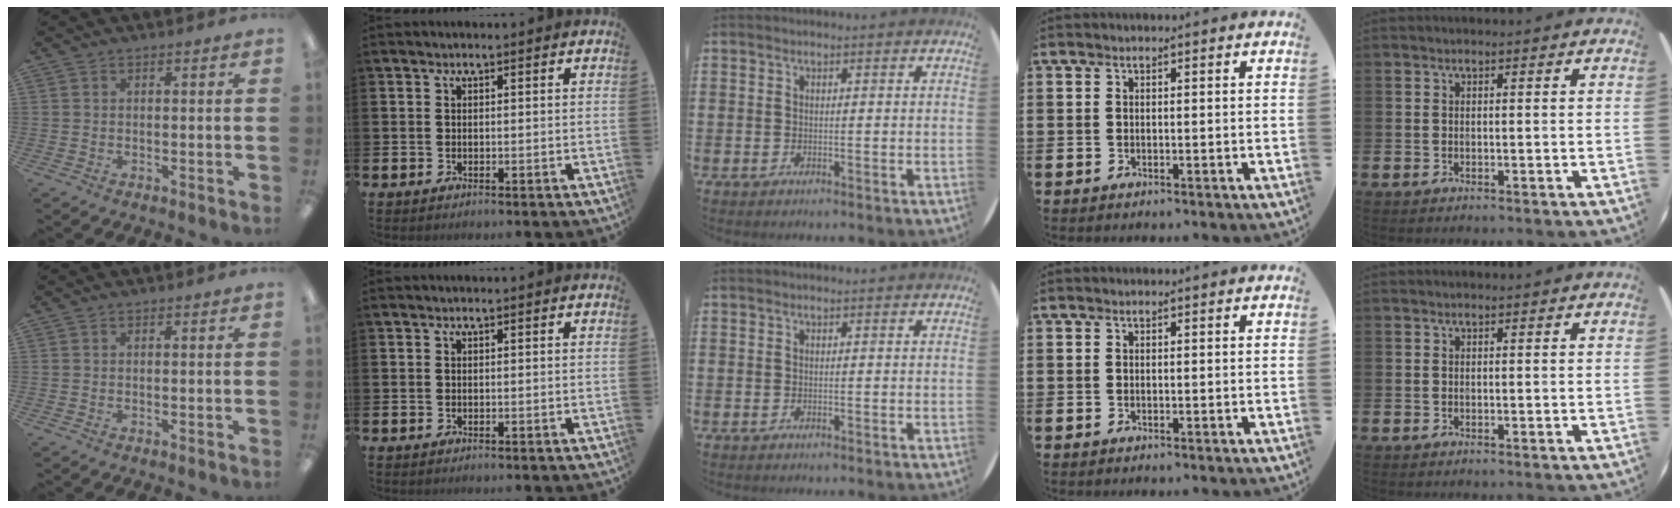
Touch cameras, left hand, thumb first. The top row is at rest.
{}